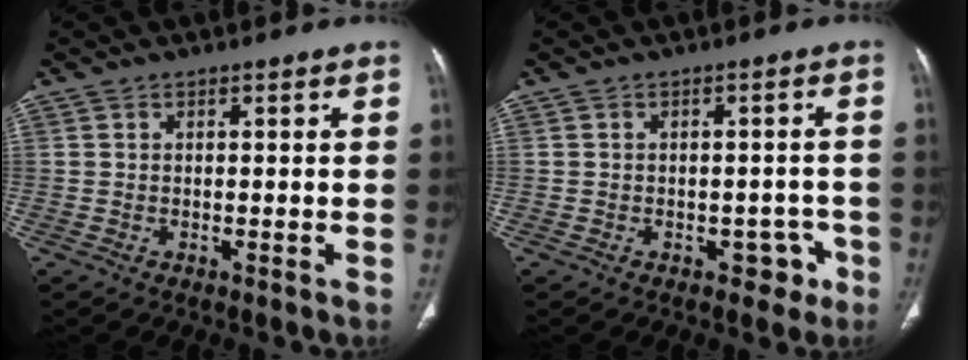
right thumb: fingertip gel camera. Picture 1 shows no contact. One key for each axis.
{"total": 3.9, "fx": -2.0, "fy": 2.8, "fz": 1.8, "tx": 0.003, "ty": 0.020, "tz": -0.021}